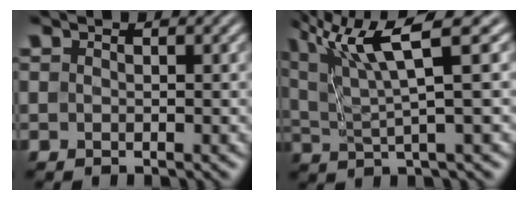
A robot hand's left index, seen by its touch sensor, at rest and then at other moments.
{"total": 8.5, "force": [4.4, 1.1, 7.1], "torque": [-0.131, 0.020, 0.086]}